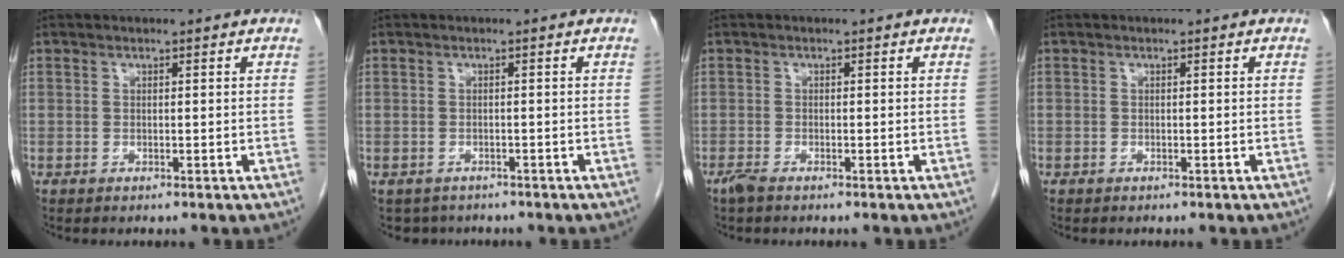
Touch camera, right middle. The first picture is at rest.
{"total": 3.5, "force": [-2.8, 2.0, 0.2], "torque": [-0.001, 0.002, -0.040]}
{"total": 1.4, "force": [-1.1, 0.2, 0.8], "torque": [-0.025, -0.004, -0.022]}
{"total": 0.0}